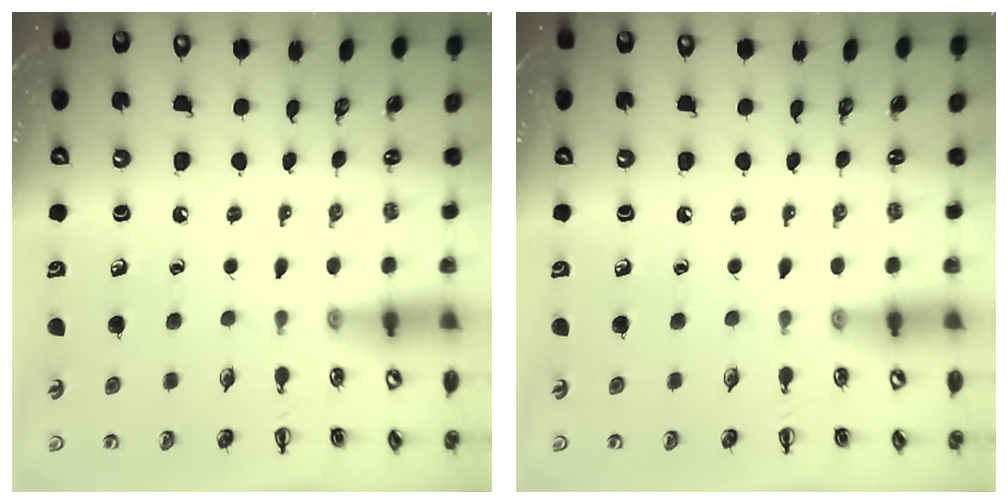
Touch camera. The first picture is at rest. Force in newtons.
{"total": 0.0}